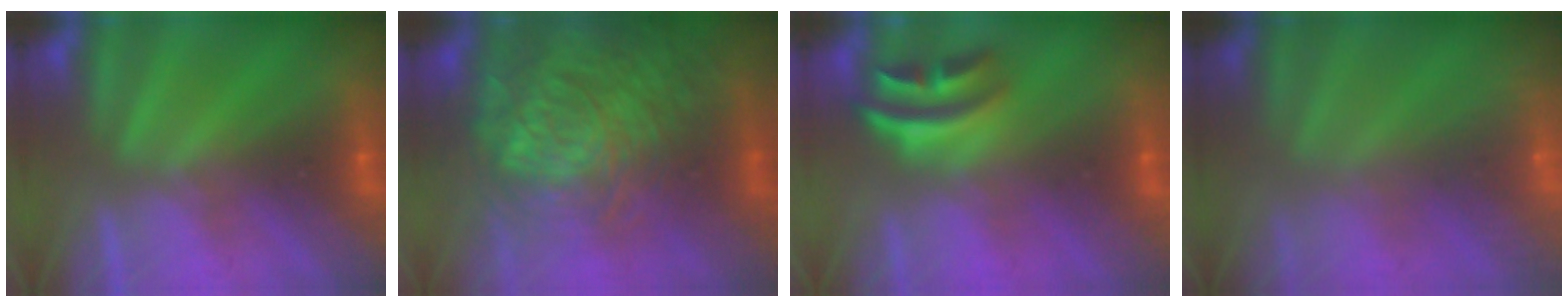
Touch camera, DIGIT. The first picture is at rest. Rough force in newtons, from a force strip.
{"total": 11.0}
{"total": 2.9}
{"total": 6.8}